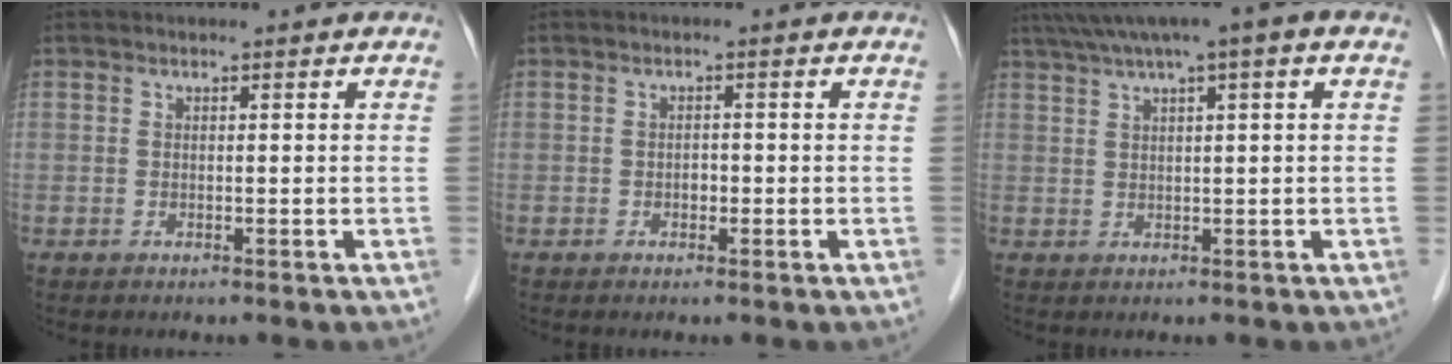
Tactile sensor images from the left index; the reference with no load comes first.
{"total": 1.0, "force": [-0.5, 0.7, 0.6], "torque": [-0.010, 0.003, -0.008]}
{"total": 8.2, "force": [5.0, 0.2, 6.6], "torque": [-0.109, 0.041, 0.080]}